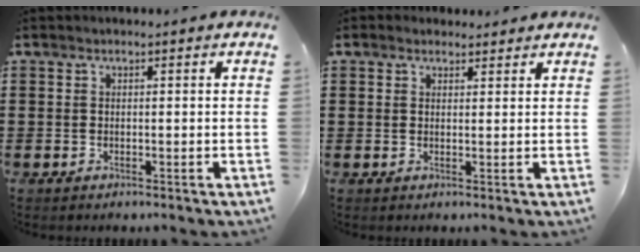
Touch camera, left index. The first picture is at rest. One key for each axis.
{"total": 1.7, "fx": 1.5, "fy": 0.8, "fz": 0.0, "tx": -0.005, "ty": 0.006, "tz": 0.030}